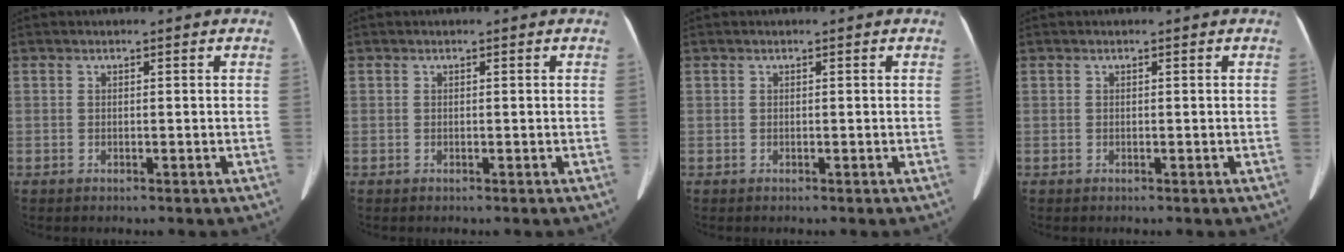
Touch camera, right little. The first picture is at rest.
{"total": 0.0}
{"total": 0.0}
{"total": 0.0}